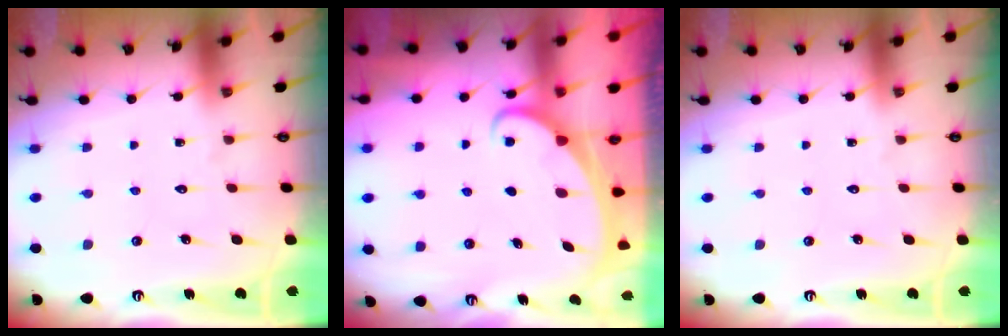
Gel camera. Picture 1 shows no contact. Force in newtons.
{"total": 1.9, "press": 1.9, "slide": 0.3}
{"total": 0.0}